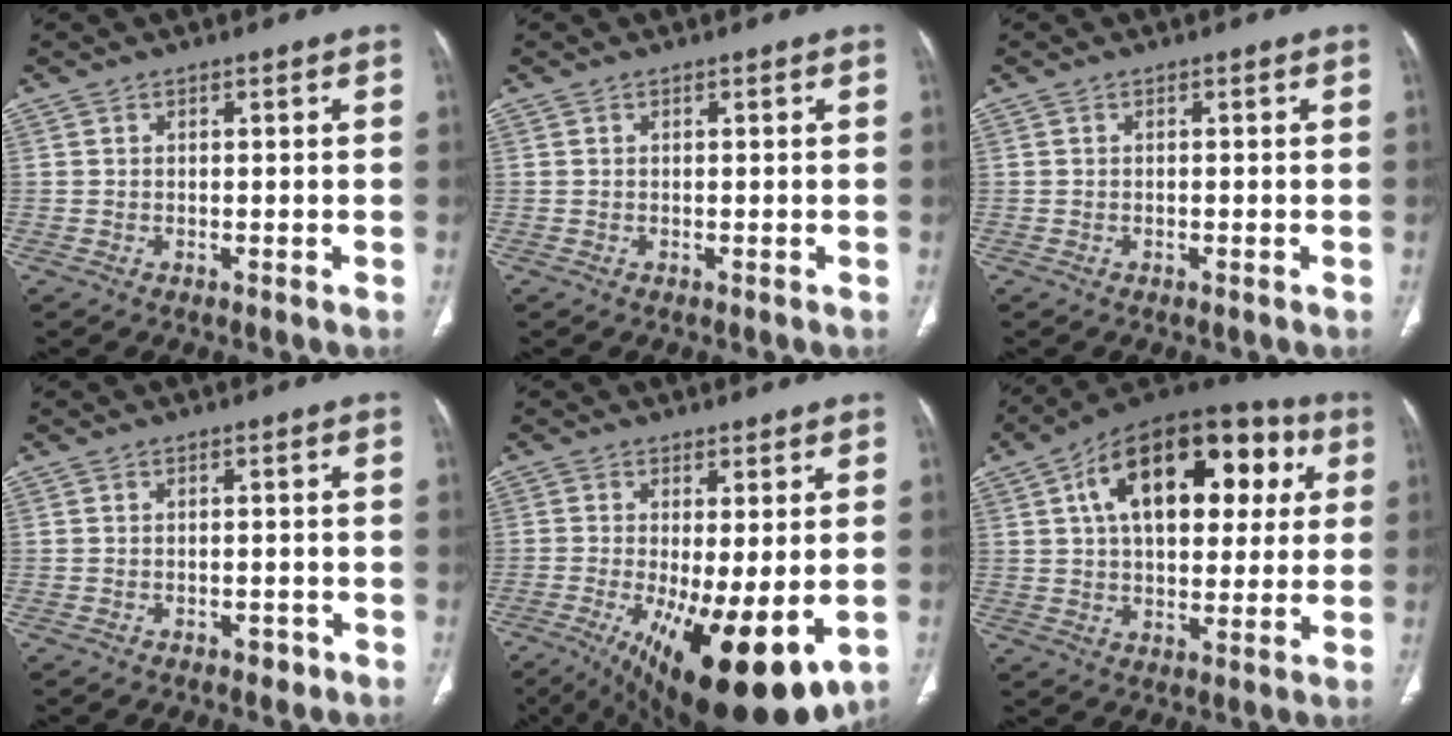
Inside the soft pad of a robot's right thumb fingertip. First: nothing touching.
{"total": 0.0}
{"total": 0.0}
{"total": 1.7, "force": [-1.0, 1.0, 0.9], "torque": [-0.011, 0.006, -0.011]}
{"total": 18.7, "force": [-6.0, 6.3, 16.5], "torque": [-0.248, -0.033, -0.075]}
{"total": 24.4, "force": [7.1, 13.4, 19.1], "torque": [-0.260, 0.027, 0.101]}